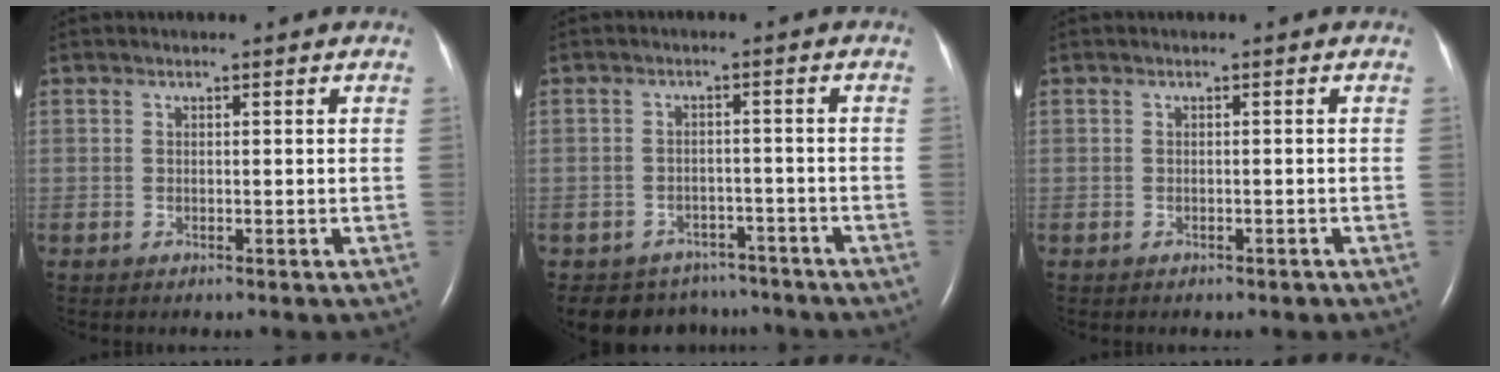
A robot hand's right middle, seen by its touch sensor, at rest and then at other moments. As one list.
[{"total": 8.0, "force": [-6.8, 4.2, 0.1], "torque": [-0.001, 0.018, -0.084]}, {"total": 1.1, "force": [-0.9, 0.5, 0.4], "torque": [-0.007, 0.000, -0.008]}]